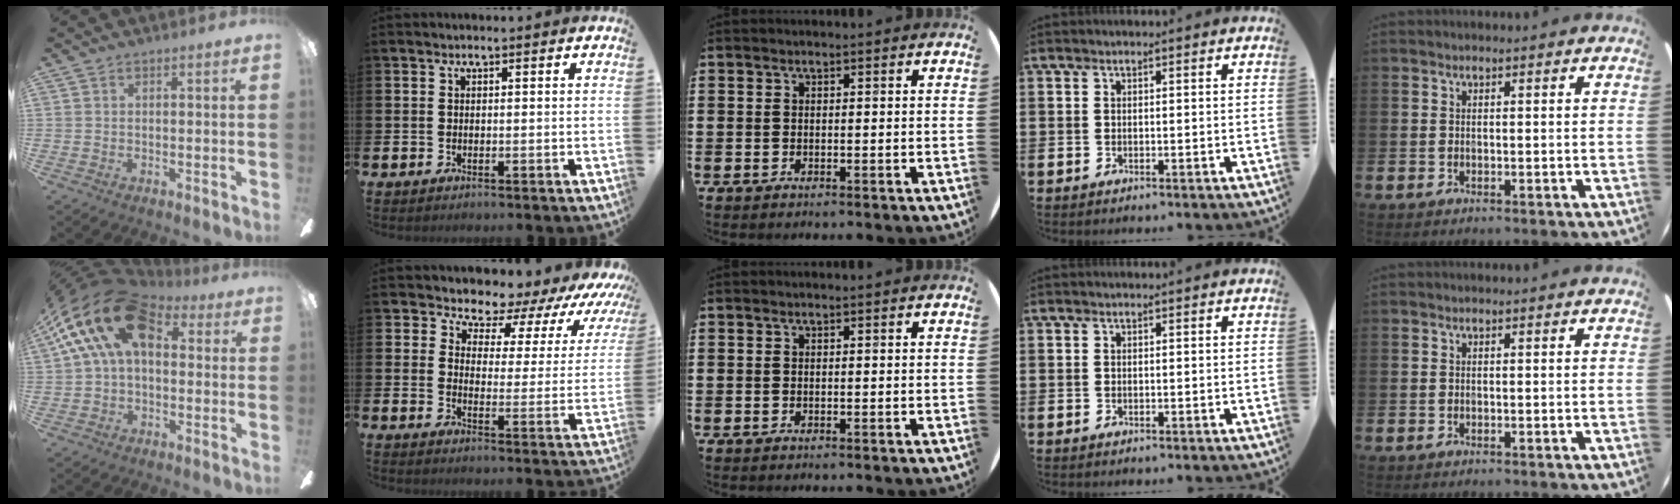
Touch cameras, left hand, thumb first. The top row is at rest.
{"thumb": {"total": 18.8, "force": [6.7, 10.7, 13.9], "torque": [-0.280, -0.014, 0.114]}, "index": {"total": 5.9, "force": [5.4, 2.5, 0.5], "torque": [-0.028, -0.062, 0.084]}}